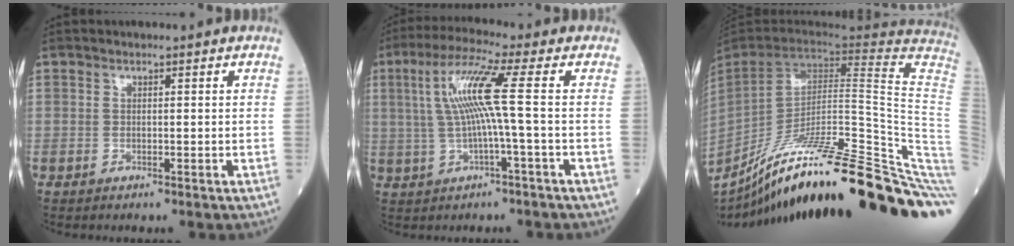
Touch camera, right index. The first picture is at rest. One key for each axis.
{"total": 8.3, "fx": 0.8, "fy": -0.9, "fz": 8.3, "tx": -0.167, "ty": 0.020, "tz": 0.018}
{"total": 38.1, "fx": -26.8, "fy": -0.3, "fz": 27.0, "tx": -0.257, "ty": -0.052, "tz": -0.390}